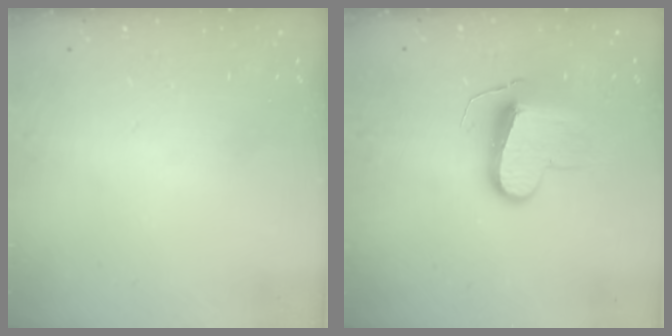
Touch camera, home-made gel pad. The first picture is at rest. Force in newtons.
{"total": 9.9, "press": 9.9, "slide": 0.0}